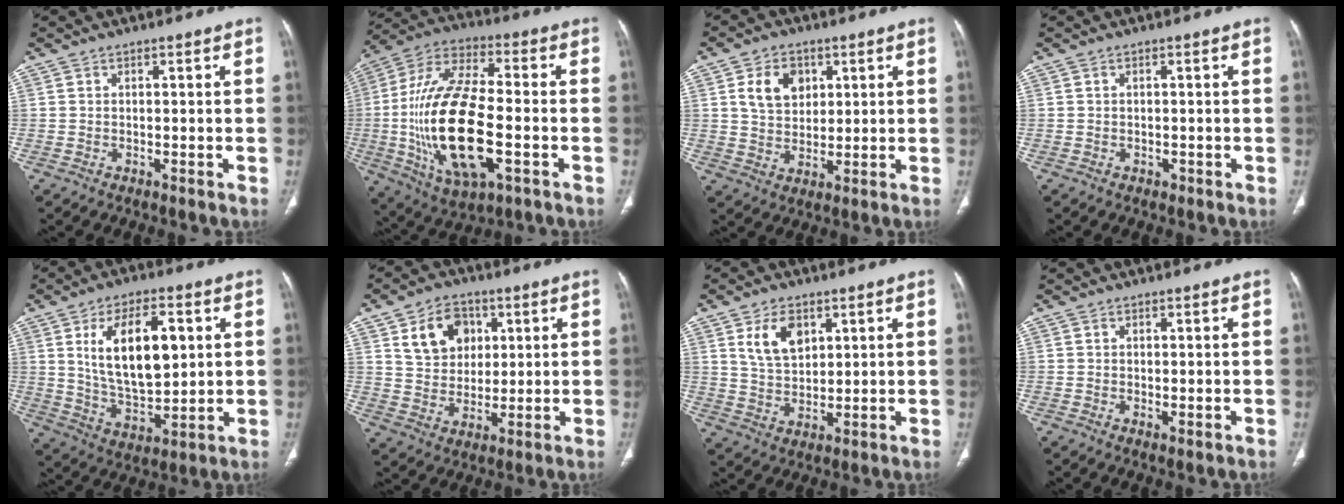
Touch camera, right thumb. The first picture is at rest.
{"total": 23.9, "force": [-4.3, 10.1, 21.2], "torque": [-0.433, 0.014, -0.066]}
{"total": 8.2, "force": [2.9, 6.1, 4.8], "torque": [-0.055, -0.012, 0.055]}
{"total": 0.6, "force": [-0.2, 0.5, 0.2], "torque": [-0.004, 0.001, -0.002]}
{"total": 16.3, "force": [4.2, 8.0, 13.5], "torque": [-0.211, -0.016, 0.086]}
{"total": 10.8, "force": [4.1, 8.3, 5.6], "torque": [-0.057, -0.013, 0.078]}
{"total": 8.1, "force": [3.6, 5.0, 5.2], "torque": [-0.078, -0.019, 0.075]}
{"total": 1.0, "force": [-0.1, 0.4, 0.9], "torque": [-0.022, -0.007, 0.001]}